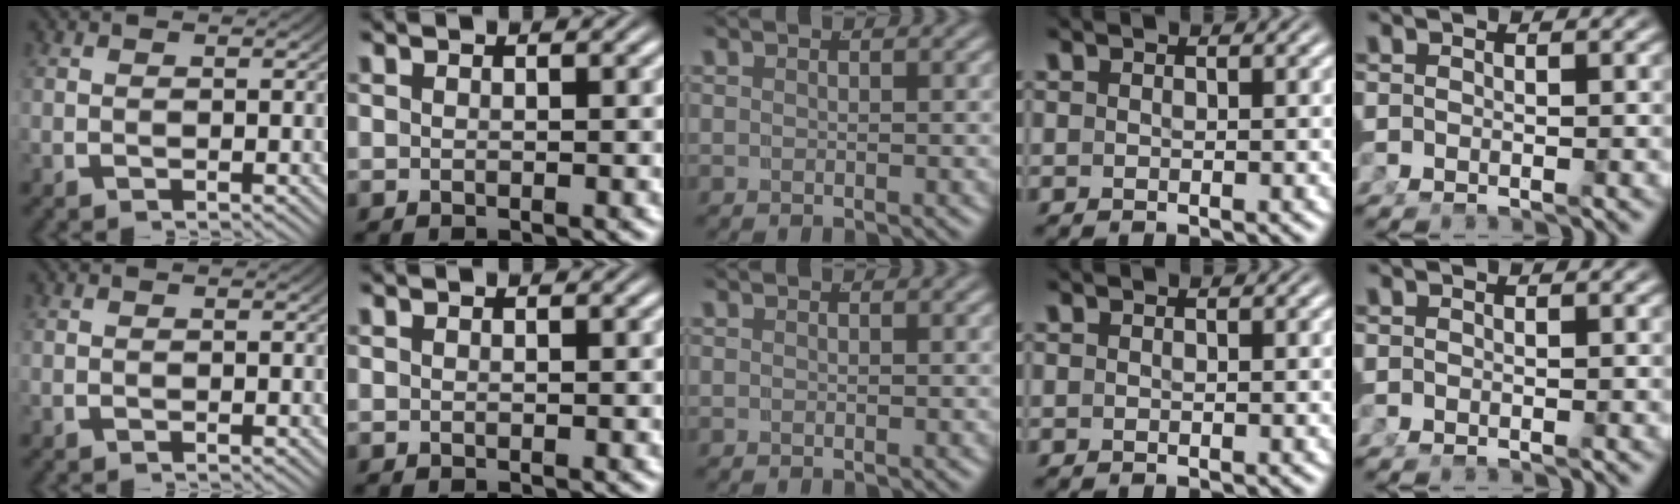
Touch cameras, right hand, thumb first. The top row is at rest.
{}